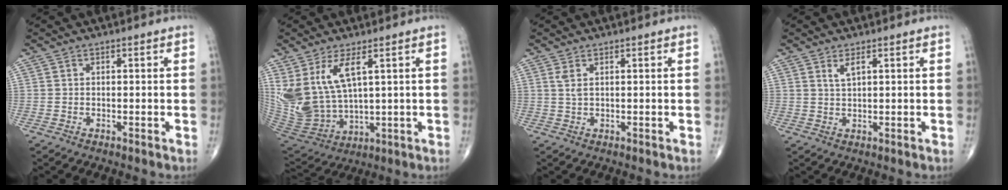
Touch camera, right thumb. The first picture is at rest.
{"total": 13.4, "force": [5.2, 6.0, 10.8], "torque": [-0.222, -0.031, 0.128]}
{"total": 1.7, "force": [0.7, 0.4, 1.4], "torque": [-0.036, 0.002, 0.021]}
{"total": 2.1, "force": [1.1, 0.5, 1.6], "torque": [-0.036, -0.005, 0.025]}